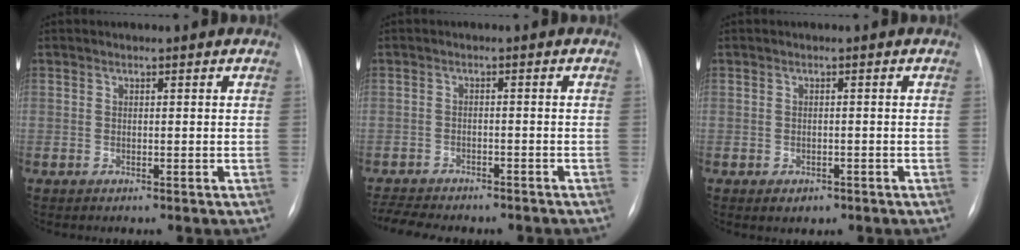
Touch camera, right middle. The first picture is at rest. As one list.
[{"total": 9.5, "force": [-8.5, 2.6, 3.6], "torque": [-0.068, 0.001, -0.115]}, {"total": 1.9, "force": [-1.0, 1.3, 0.8], "torque": [-0.009, 0.002, -0.006]}]